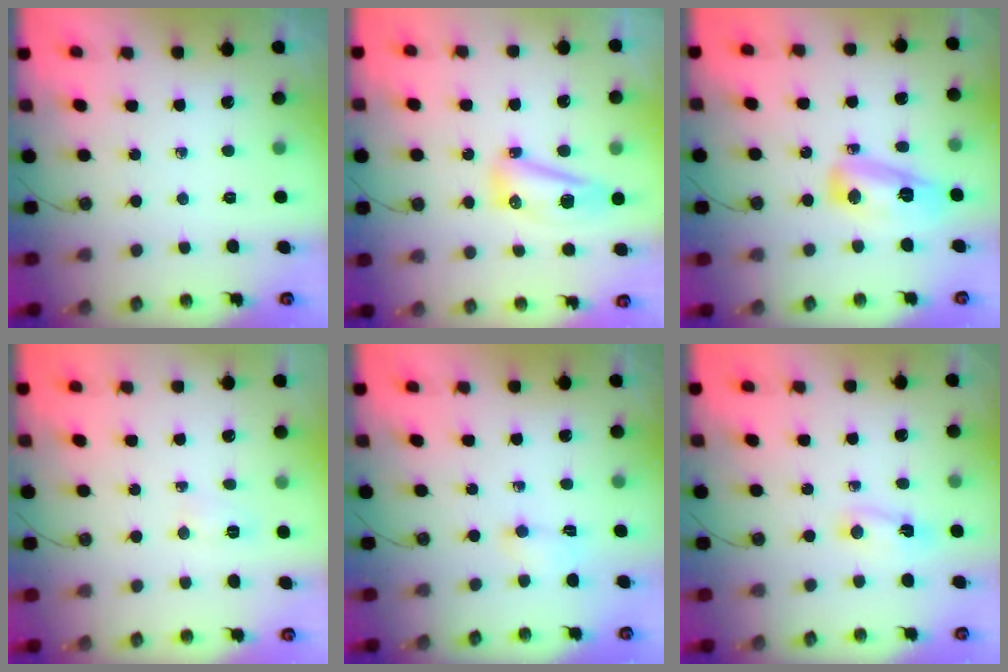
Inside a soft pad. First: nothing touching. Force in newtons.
{"total": 10.8, "press": 10.7, "slide": 1.2}
{"total": 11.0, "press": 10.7, "slide": 2.7}
{"total": 3.5, "press": 3.4, "slide": 0.4}
{"total": 2.4, "press": 2.3, "slide": 0.7}
{"total": 2.4, "press": 2.3, "slide": 0.4}